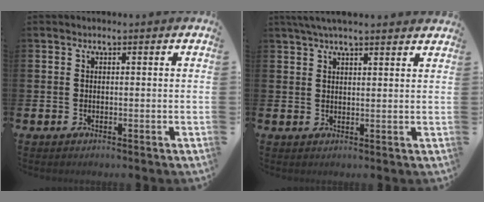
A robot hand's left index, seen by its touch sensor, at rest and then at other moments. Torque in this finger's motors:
{"motor_torque": [1.04, -1.10, 0.82, 0.21]}